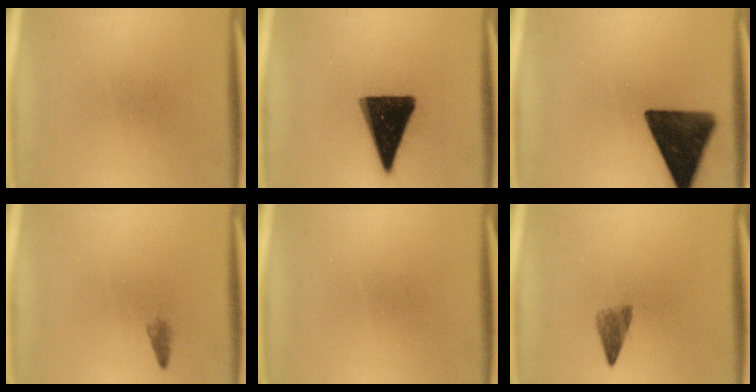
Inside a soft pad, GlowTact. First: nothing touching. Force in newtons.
{"total": 16.1}
{"total": 14.6}
{"total": 0.9}
{"total": 0.0}
{"total": 2.8}